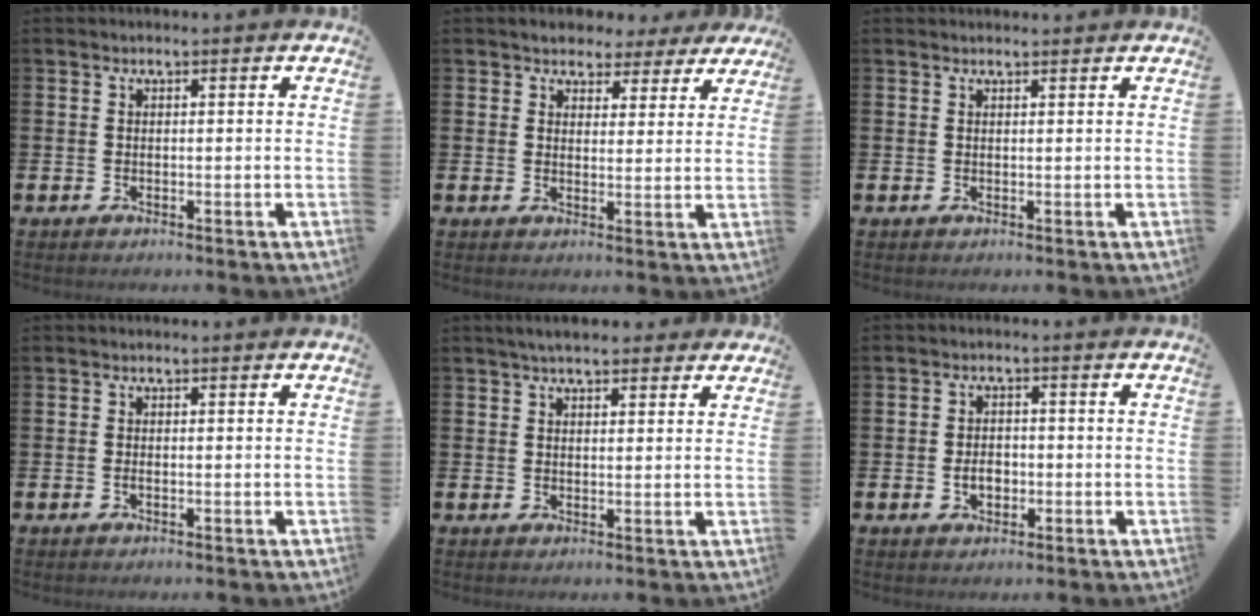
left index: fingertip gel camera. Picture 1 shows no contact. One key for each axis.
{"total": 3.9, "fx": 3.4, "fy": 2.0, "fz": 0.1, "tx": -0.007, "ty": -0.019, "tz": 0.056}
{"total": 0.8, "fx": 0.8, "fy": 0.1, "fz": 0.1, "tx": 0.010, "ty": -0.004, "tz": 0.013}
{"total": 0.0}
{"total": 3.7, "fx": 3.3, "fy": 1.1, "fz": 1.3, "tx": -0.029, "ty": -0.004, "tz": 0.060}
{"total": 2.6, "fx": -0.5, "fy": 1.8, "fz": 1.8, "tx": -0.014, "ty": -0.005, "tz": -0.016}